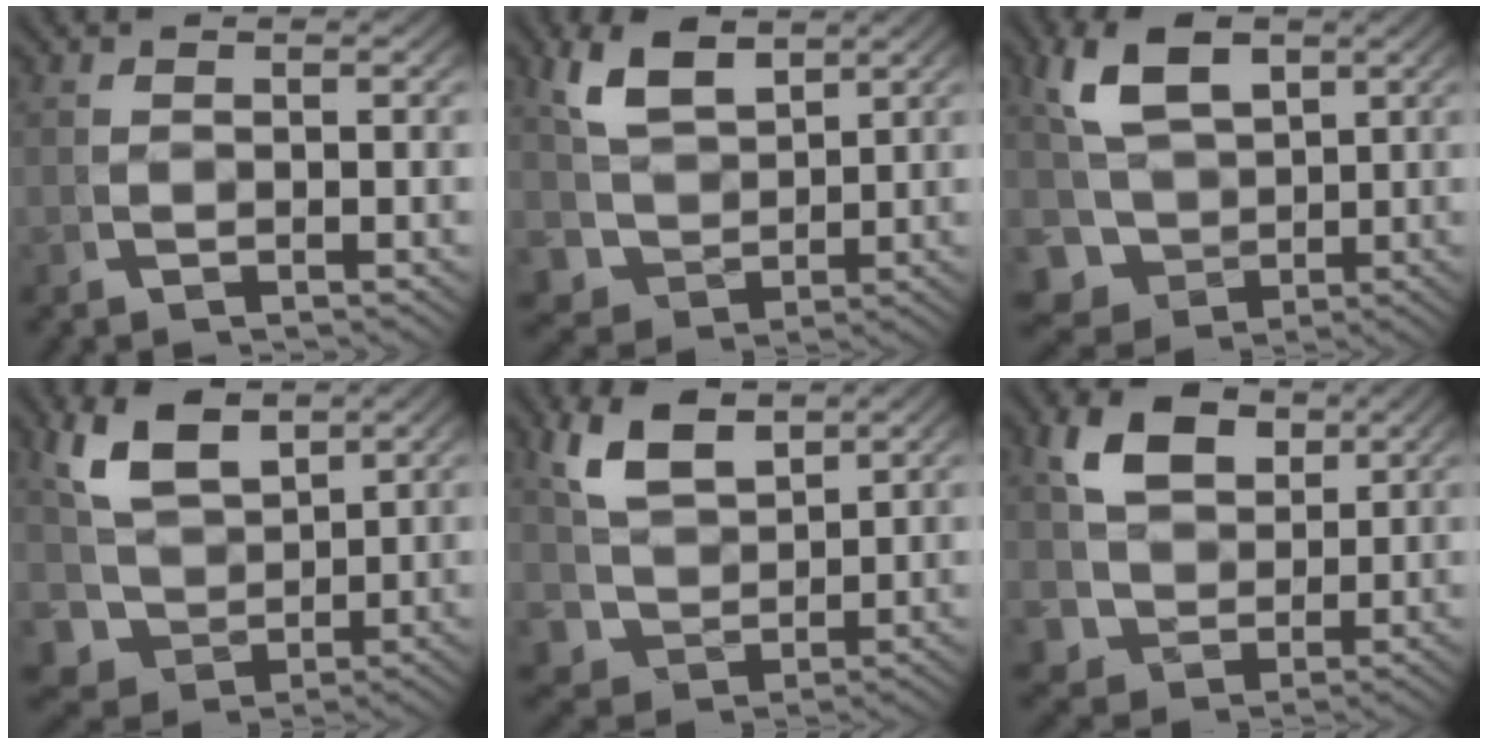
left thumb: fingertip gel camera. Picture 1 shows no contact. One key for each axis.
{"total": 5.6, "fx": 1.4, "fy": 4.6, "fz": 2.8, "tx": -0.082, "ty": -0.032, "tz": 0.045}
{"total": 9.1, "fx": -0.9, "fy": 7.9, "fz": 4.4, "tx": -0.117, "ty": -0.055, "tz": 0.010}
{"total": 7.7, "fx": 0.4, "fy": 6.6, "fz": 4.0, "tx": -0.107, "ty": -0.045, "tz": 0.030}
{"total": 5.4, "fx": 1.9, "fy": 4.2, "fz": 2.7, "tx": -0.081, "ty": -0.027, "tz": 0.053}
{"total": 7.2, "fx": 1.5, "fy": 6.2, "fz": 3.4, "tx": -0.087, "ty": -0.035, "tz": 0.037}